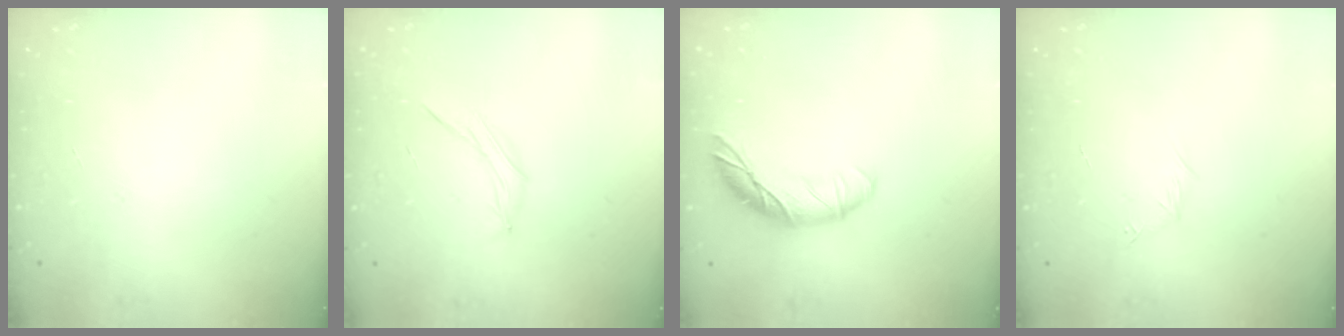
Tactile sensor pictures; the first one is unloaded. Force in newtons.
{"total": 6.4, "press": 6.2, "slide": 1.4}
{"total": 13.6, "press": 13.5, "slide": 0.6}
{"total": 4.0, "press": 3.8, "slide": 1.2}